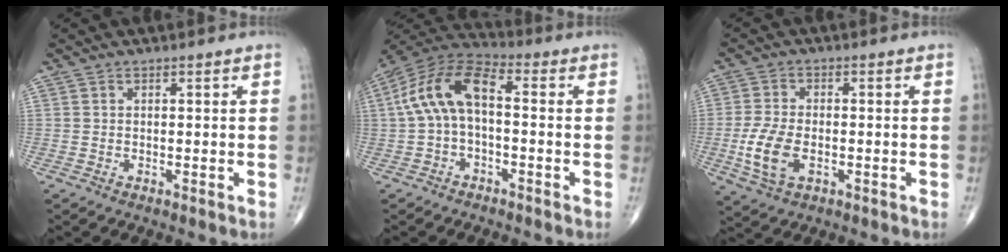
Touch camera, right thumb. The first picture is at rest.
{"total": 11.7, "force": [0.1, 5.9, 10.1], "torque": [-0.199, 0.044, -0.011]}
{"total": 8.2, "force": [-2.0, 4.5, 6.5], "torque": [-0.140, 0.000, -0.035]}